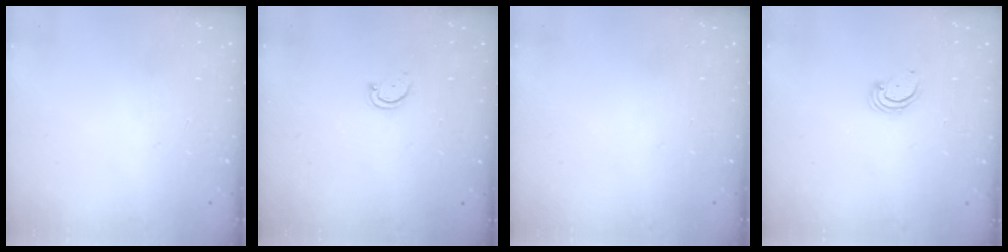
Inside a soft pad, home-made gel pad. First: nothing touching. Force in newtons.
{"total": 2.9, "press": 2.9, "slide": 0.4}
{"total": 0.0}
{"total": 2.3, "press": 2.3, "slide": 0.2}